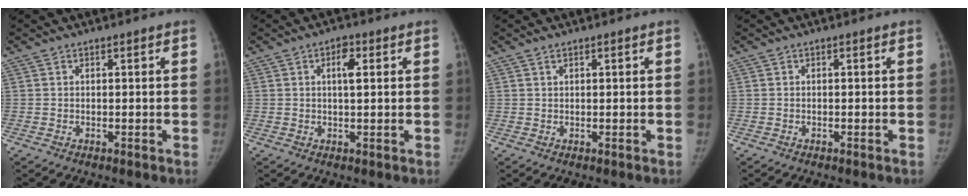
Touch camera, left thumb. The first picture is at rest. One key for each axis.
{"total": 3.2, "fx": 1.0, "fy": 1.4, "fz": 2.7, "tx": -0.036, "ty": 0.000, "tz": 0.012}
{"total": 0.8, "fx": 0.5, "fy": 0.5, "fz": 0.3, "tx": -0.004, "ty": -0.003, "tz": 0.009}
{"total": 0.0}